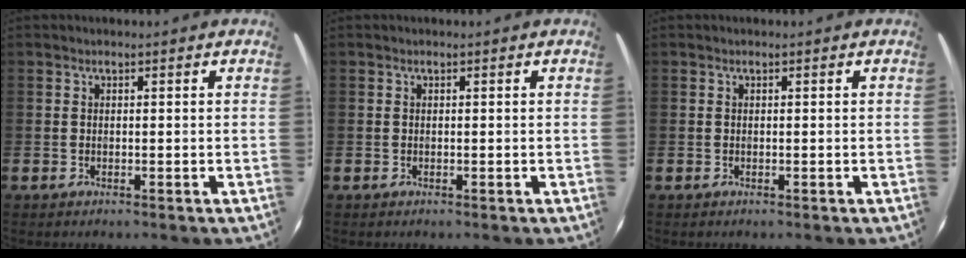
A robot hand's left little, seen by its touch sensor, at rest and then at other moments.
{"total": 0.0}
{"total": 0.0}